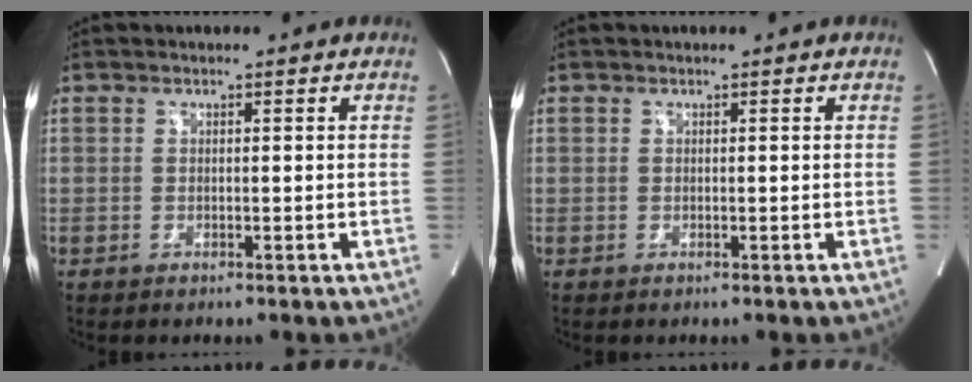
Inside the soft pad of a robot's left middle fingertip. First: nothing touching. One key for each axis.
{"total": 0.0}